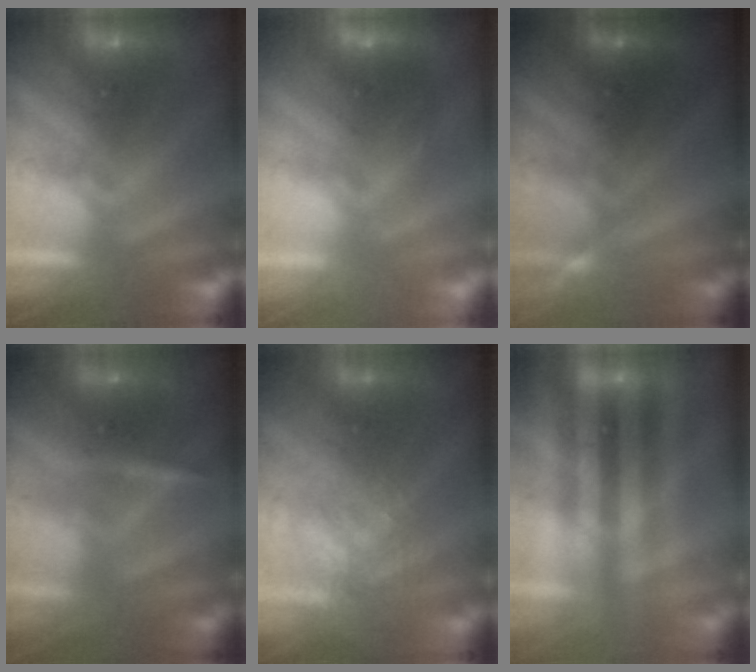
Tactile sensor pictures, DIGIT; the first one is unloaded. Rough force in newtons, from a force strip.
{"total": 2.6}
{"total": 1.2}
{"total": 2.4}
{"total": 2.7}
{"total": 2.1}